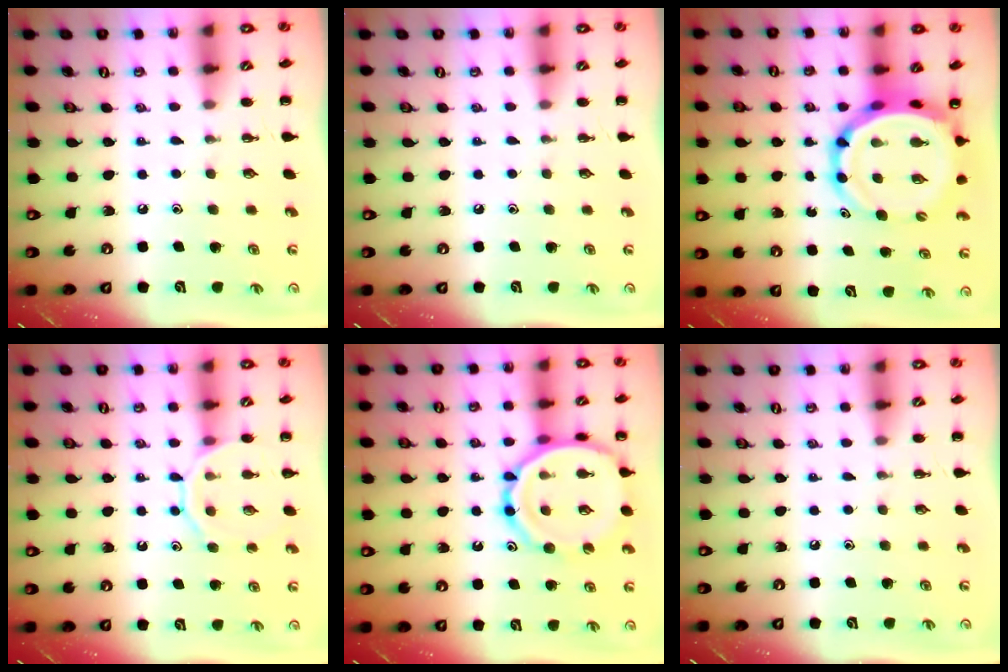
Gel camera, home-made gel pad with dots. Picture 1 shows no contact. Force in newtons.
{"total": 0.0}
{"total": 11.4, "press": 10.9, "slide": 3.2}
{"total": 11.6, "press": 11.6, "slide": 1.3}
{"total": 16.2, "press": 16.1, "slide": 2.0}
{"total": 0.0}